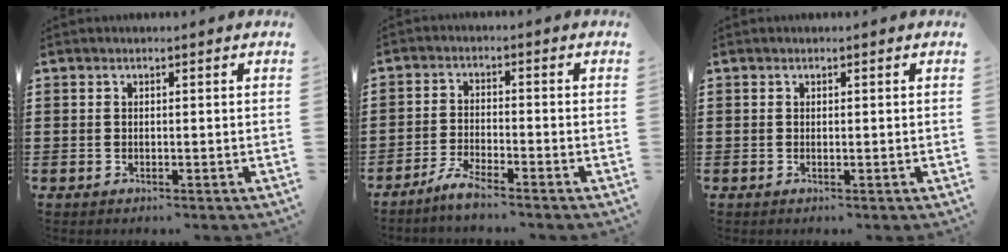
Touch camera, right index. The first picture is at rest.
{"total": 3.7, "force": [-3.4, 0.0, 1.4], "torque": [-0.040, -0.003, -0.069]}
{"total": 0.0}